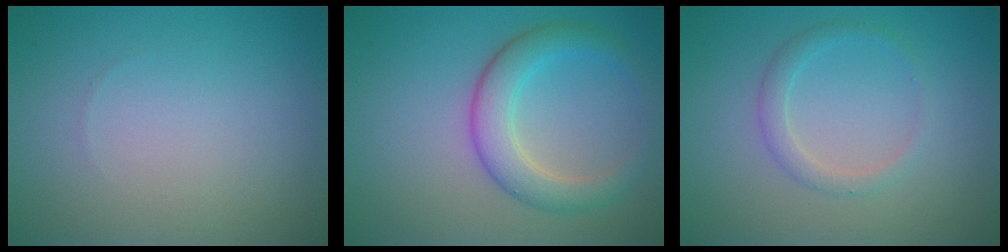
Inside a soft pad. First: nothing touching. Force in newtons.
{"total": 4.3, "press": 4.3, "slide": 0.1}
{"total": 1.7, "press": 1.7, "slide": 0.0}